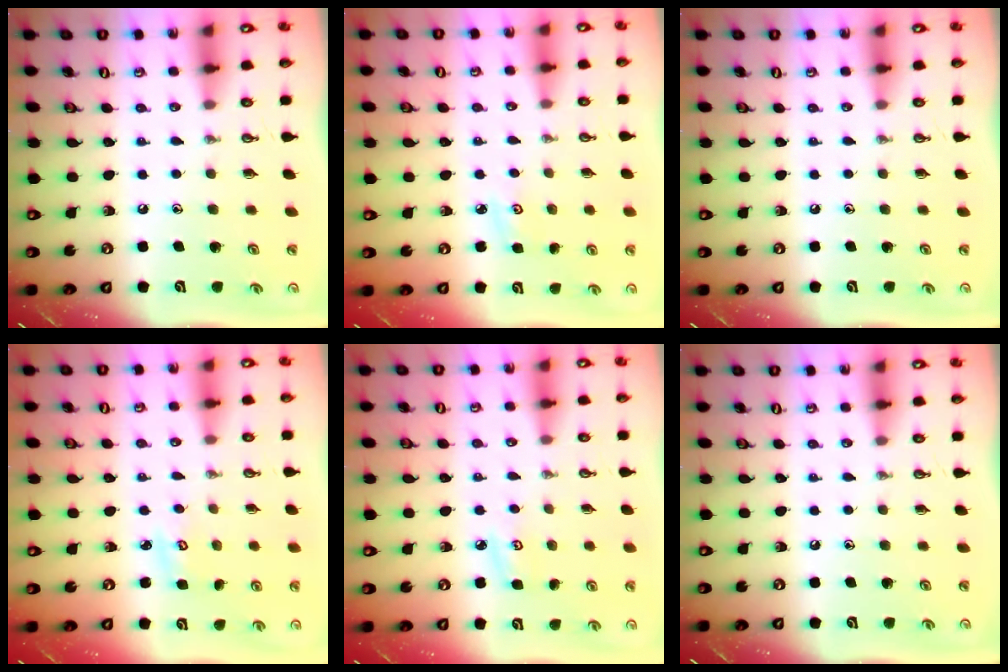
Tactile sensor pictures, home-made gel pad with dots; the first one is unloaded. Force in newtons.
{"total": 3.2, "press": 3.1, "slide": 0.4}
{"total": 0.0}
{"total": 2.5, "press": 2.5, "slide": 0.2}
{"total": 4.7, "press": 4.6, "slide": 0.5}
{"total": 0.0}